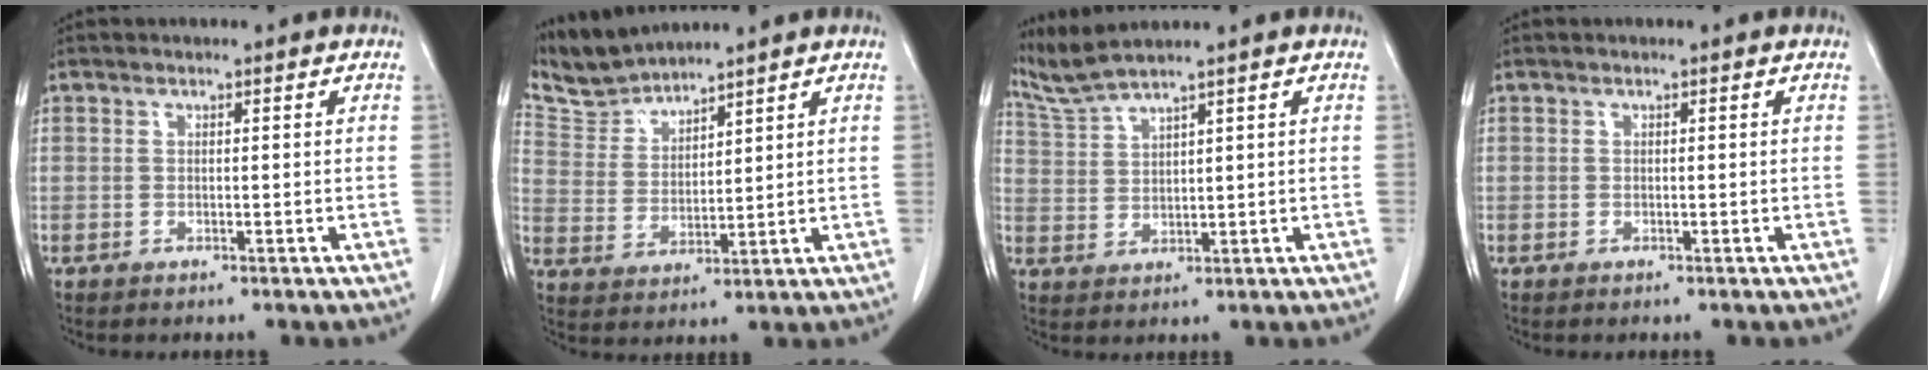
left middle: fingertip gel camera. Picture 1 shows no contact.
{"total": 6.0, "force": [6.0, 0.1, -0.4], "torque": [-0.006, 0.006, 0.135]}
{"total": 4.3, "force": [3.9, -1.5, 1.0], "torque": [-0.037, -0.006, 0.094]}
{"total": 0.0}